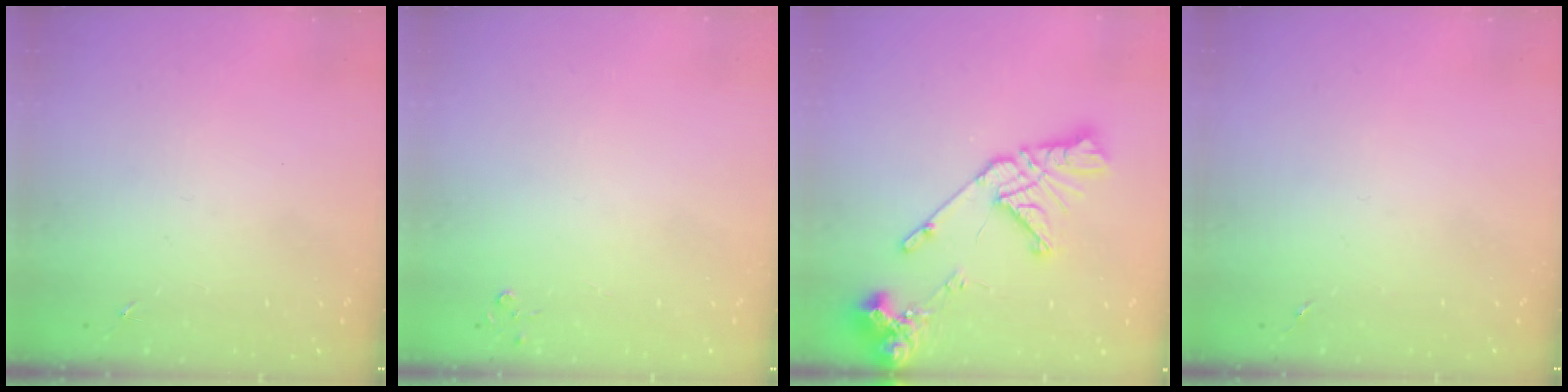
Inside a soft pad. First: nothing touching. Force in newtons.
{"total": 2.7, "press": 2.7, "slide": 0.3}
{"total": 16.1, "press": 16.0, "slide": 2.0}
{"total": 0.0}